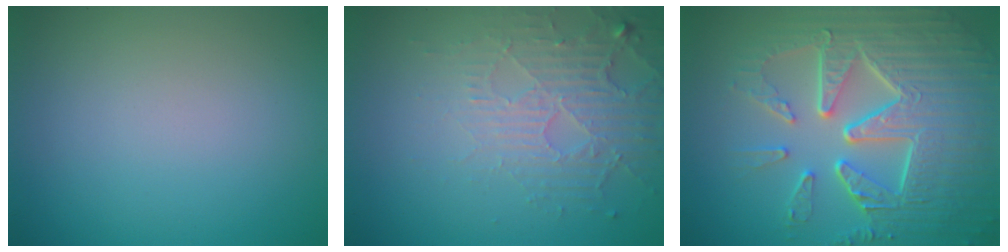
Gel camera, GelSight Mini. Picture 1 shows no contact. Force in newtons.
{"total": 5.3, "press": 3.4, "slide": 4.1}
{"total": 9.6, "press": 6.5, "slide": 7.1}